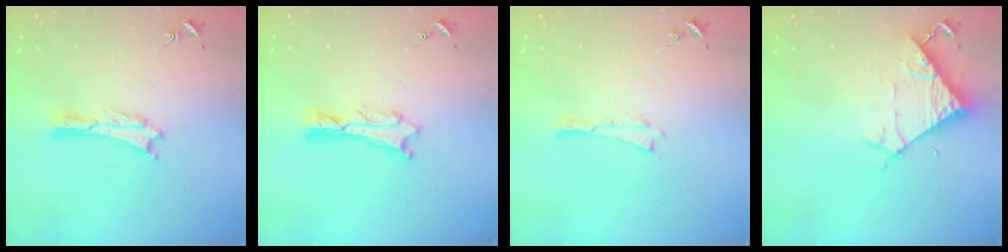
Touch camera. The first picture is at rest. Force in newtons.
{"total": 1.8, "press": 1.8, "slide": 0.2}
{"total": 0.0}
{"total": 6.7, "press": 6.7, "slide": 0.3}